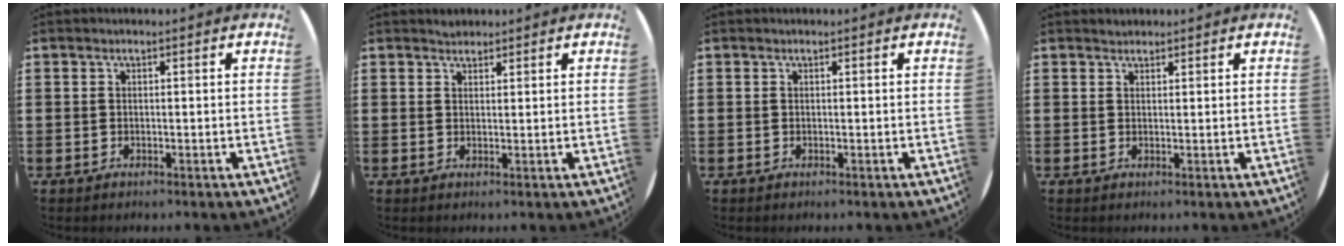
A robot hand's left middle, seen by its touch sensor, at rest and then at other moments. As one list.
[{"total": 1.3, "force": [1.3, 0.3, -0.1], "torque": [0.008, -0.001, 0.023]}, {"total": 0.0}, {"total": 0.9, "force": [0.9, 0.2, -0.1], "torque": [0.000, 0.001, 0.018]}]